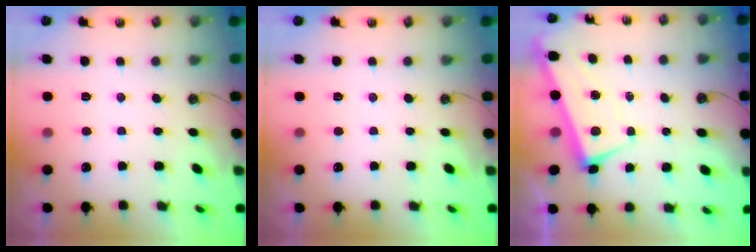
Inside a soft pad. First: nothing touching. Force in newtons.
{"total": 0.0}
{"total": 1.5, "press": 0.6, "slide": 1.4}